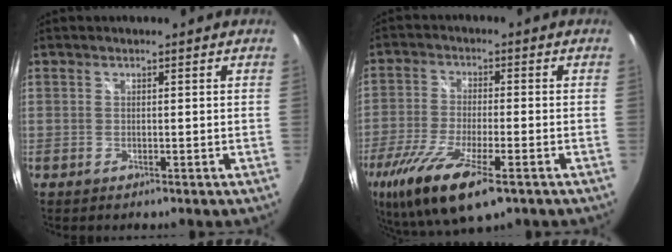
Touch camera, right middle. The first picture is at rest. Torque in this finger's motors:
{"motor_torque": [1.48, -0.66, 0.46, 0.21]}